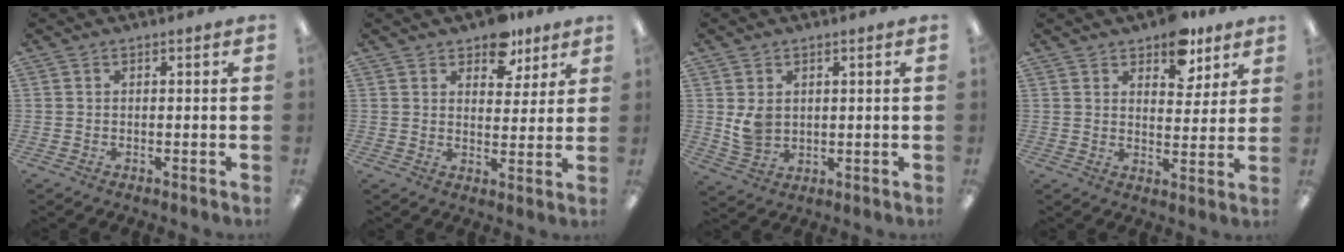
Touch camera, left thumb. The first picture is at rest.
{"total": 8.3, "force": [6.4, 4.5, 2.9], "torque": [-0.030, -0.035, 0.112]}
{"total": 5.2, "force": [1.8, 4.0, 2.8], "torque": [-0.042, -0.001, 0.035]}
{"total": 9.5, "force": [7.1, 4.8, 4.1], "torque": [-0.038, -0.041, 0.123]}